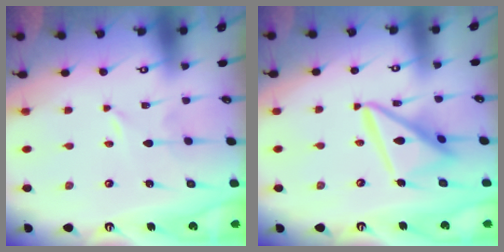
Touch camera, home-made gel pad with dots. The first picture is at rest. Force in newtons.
{"total": 15.0, "press": 14.9, "slide": 1.6}